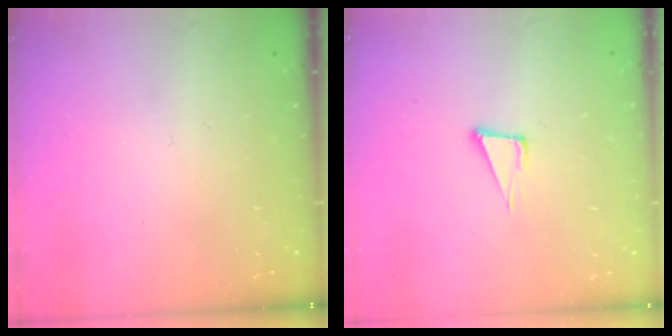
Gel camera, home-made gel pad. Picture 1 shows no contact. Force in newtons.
{"total": 5.2, "press": 4.2, "slide": 3.1}